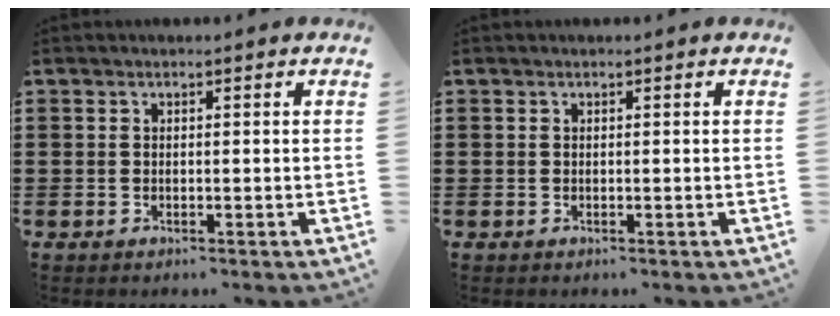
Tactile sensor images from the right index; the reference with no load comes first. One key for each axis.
{"total": 0.0}